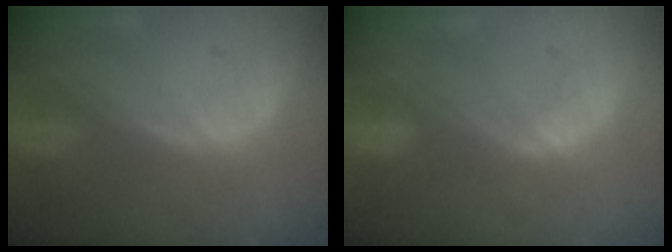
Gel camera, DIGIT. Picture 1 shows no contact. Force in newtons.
{"total": 2.3, "press": 2.2, "slide": 0.7}